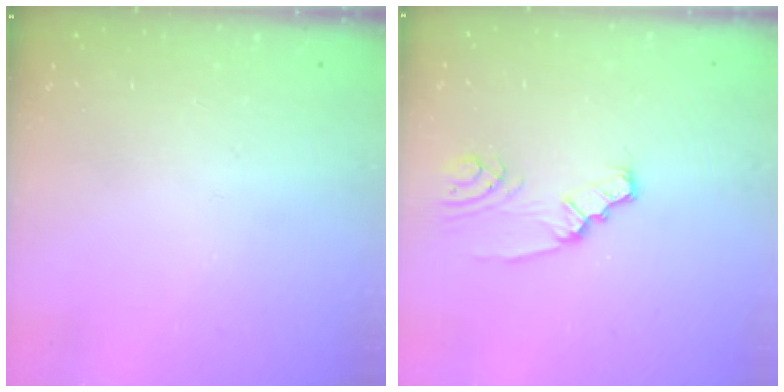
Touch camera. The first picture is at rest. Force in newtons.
{"total": 2.2, "press": 2.1, "slide": 0.5}